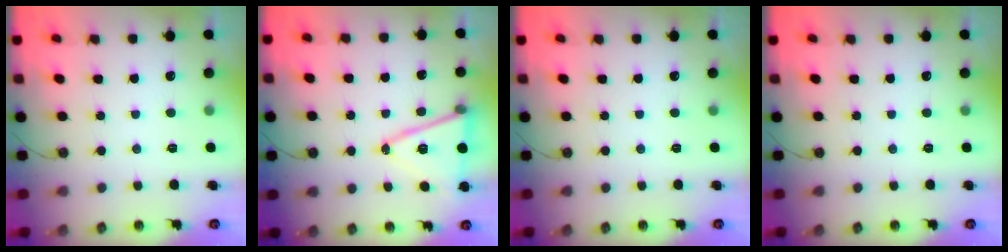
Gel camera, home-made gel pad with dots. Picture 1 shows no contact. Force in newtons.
{"total": 13.4, "press": 13.0, "slide": 3.5}
{"total": 0.0}
{"total": 0.0}